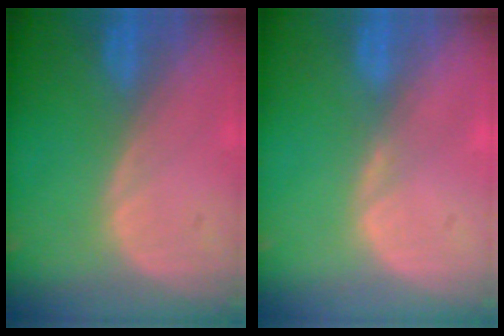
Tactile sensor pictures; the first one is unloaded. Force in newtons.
{"total": 0.7, "press": 0.7, "slide": 0.2}